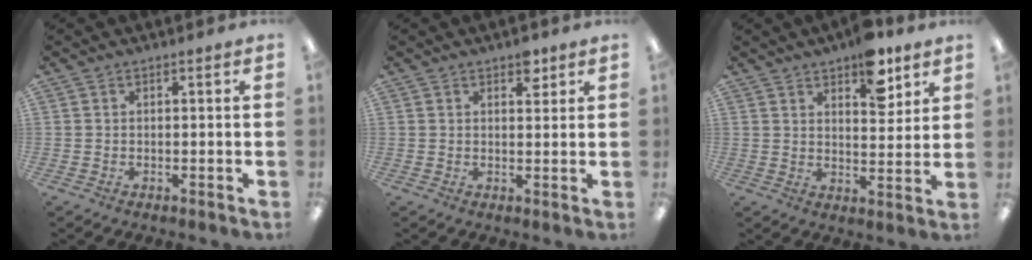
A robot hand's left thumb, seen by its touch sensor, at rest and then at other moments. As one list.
[{"total": 3.7, "force": [2.4, 1.9, 2.1], "torque": [-0.014, -0.010, 0.036]}, {"total": 10.7, "force": [7.0, 4.9, 6.4], "torque": [-0.069, -0.034, 0.116]}]